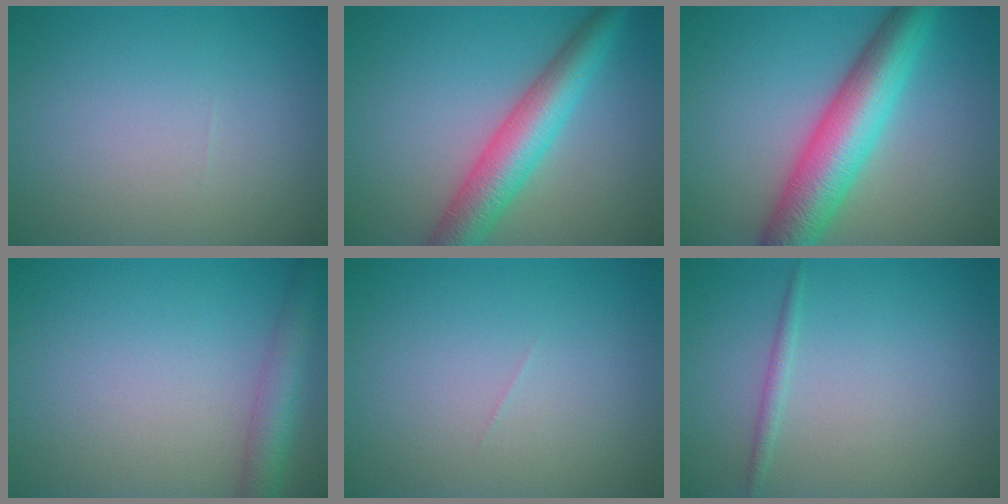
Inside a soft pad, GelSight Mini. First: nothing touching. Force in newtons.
{"total": 6.4, "press": 6.4, "slide": 0.1}
{"total": 8.4, "press": 8.4, "slide": 0.2}
{"total": 3.5, "press": 3.5, "slide": 0.2}
{"total": 0.0}
{"total": 0.9, "press": 0.9, "slide": 0.0}